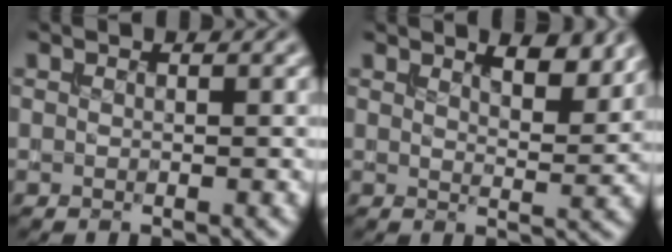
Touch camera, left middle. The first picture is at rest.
{"total": 3.9, "force": [2.8, 1.1, 2.5], "torque": [-0.040, -0.002, 0.039]}